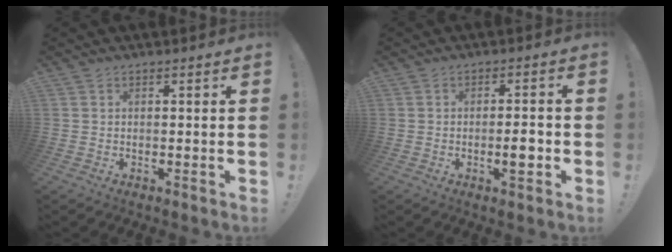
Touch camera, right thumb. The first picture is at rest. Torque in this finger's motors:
{"motor_torque": [2.38, 1.19, 0.38, -0.49, 0.55]}